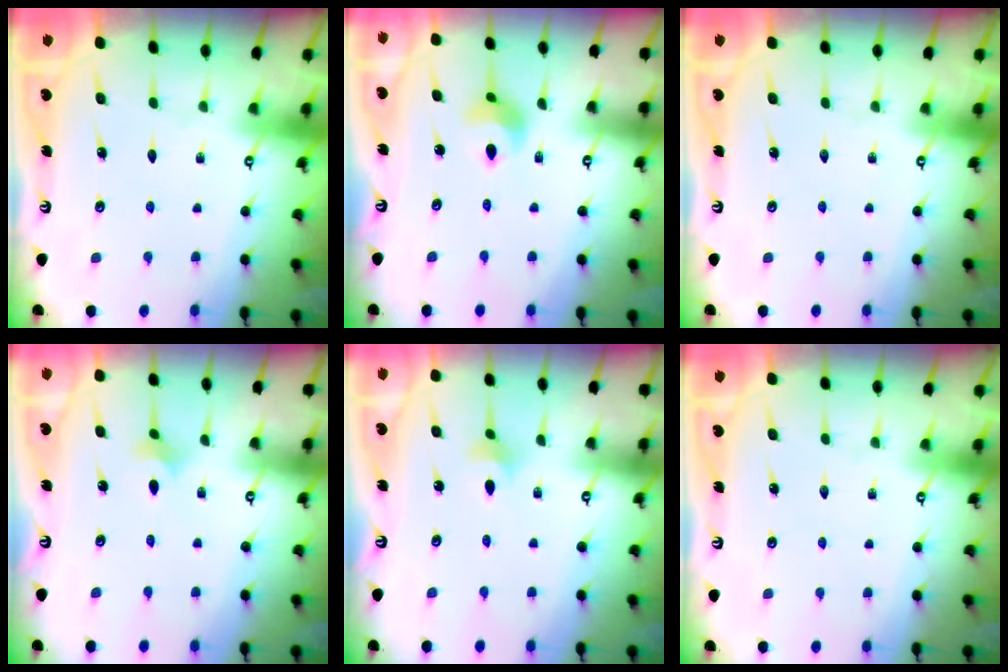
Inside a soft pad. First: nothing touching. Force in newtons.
{"total": 6.3, "press": 6.3, "slide": 0.6}
{"total": 0.0}
{"total": 1.9, "press": 1.8, "slide": 0.5}
{"total": 2.8, "press": 2.8, "slide": 0.6}
{"total": 0.0}